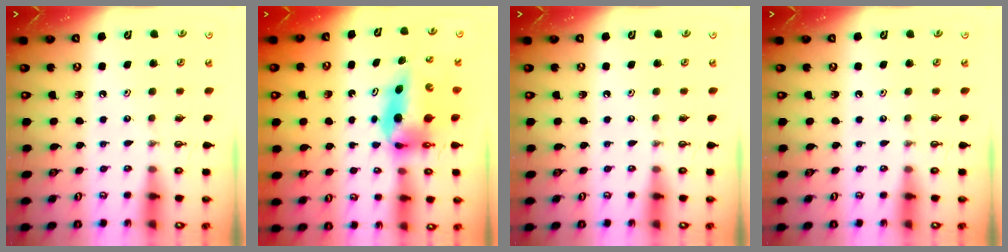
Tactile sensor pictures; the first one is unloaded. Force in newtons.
{"total": 8.0, "press": 7.8, "slide": 1.9}
{"total": 0.0}
{"total": 0.0}